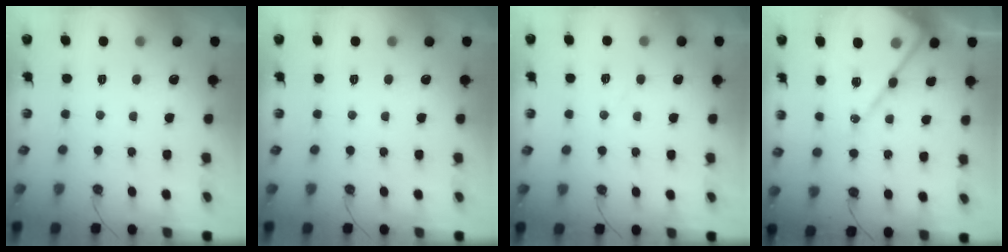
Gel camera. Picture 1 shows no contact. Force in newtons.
{"total": 0.0}
{"total": 7.1, "press": 7.0, "slide": 0.7}
{"total": 18.3, "press": 18.2, "slide": 1.9}